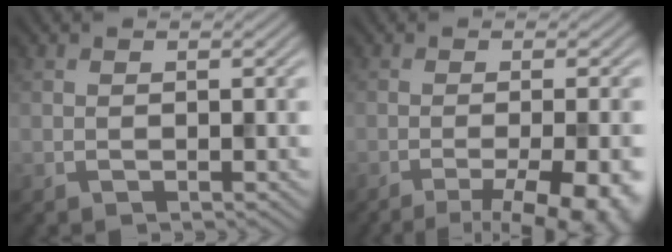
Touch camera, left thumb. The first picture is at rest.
{"total": 10.5, "force": [-5.2, 2.8, 8.7], "torque": [-0.110, -0.005, -0.061]}